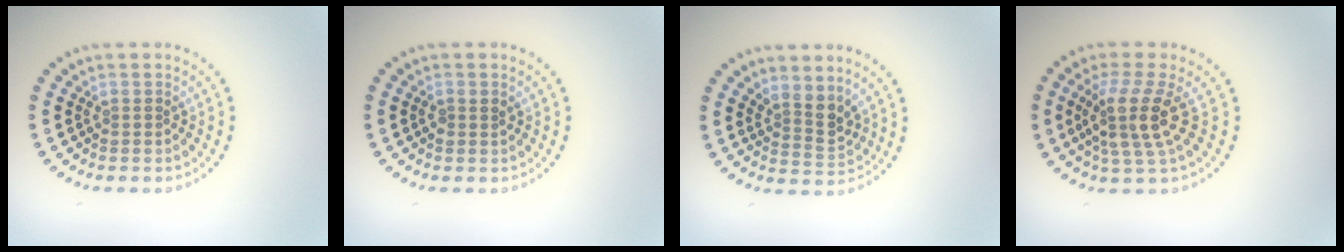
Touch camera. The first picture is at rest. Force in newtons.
{"total": 0.9, "press": 0.9, "slide": 0.3}
{"total": 2.7, "press": 2.0, "slide": 1.7}
{"total": 4.1, "press": 3.2, "slide": 2.6}